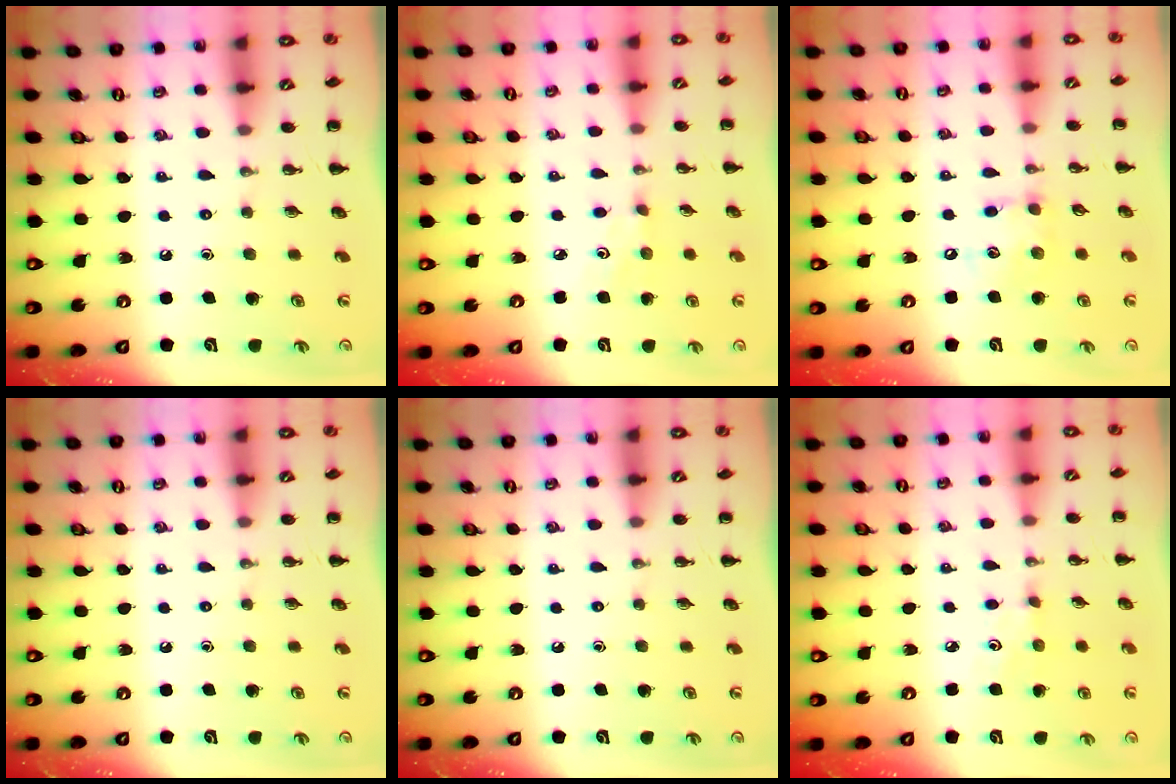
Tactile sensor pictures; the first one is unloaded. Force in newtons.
{"total": 2.7, "press": 2.7, "slide": 0.5}
{"total": 8.4, "press": 8.3, "slide": 0.9}
{"total": 0.0}
{"total": 0.0}
{"total": 3.7, "press": 3.6, "slide": 1.1}